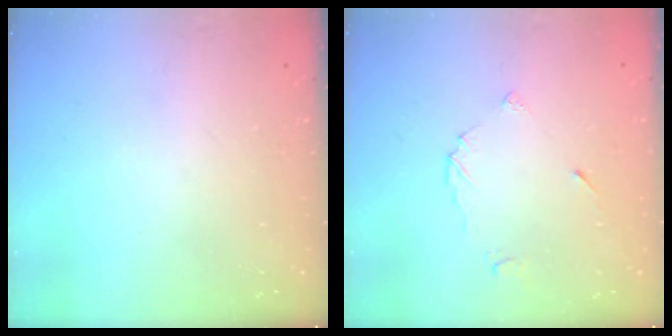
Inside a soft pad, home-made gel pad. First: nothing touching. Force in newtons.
{"total": 5.1, "press": 5.1, "slide": 0.5}